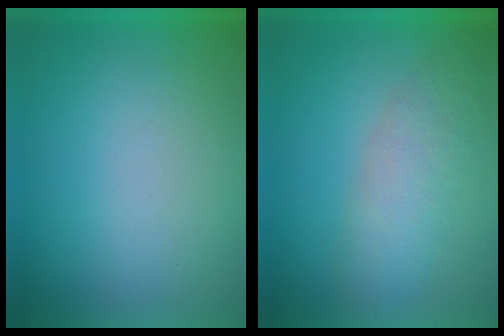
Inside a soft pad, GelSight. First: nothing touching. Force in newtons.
{"total": 3.7}